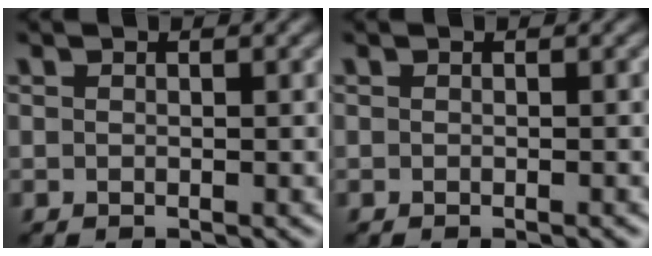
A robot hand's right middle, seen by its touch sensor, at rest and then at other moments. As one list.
[{"total": 0.7, "force": [-0.3, 0.1, 0.6], "torque": [-0.008, 0.001, -0.001]}]